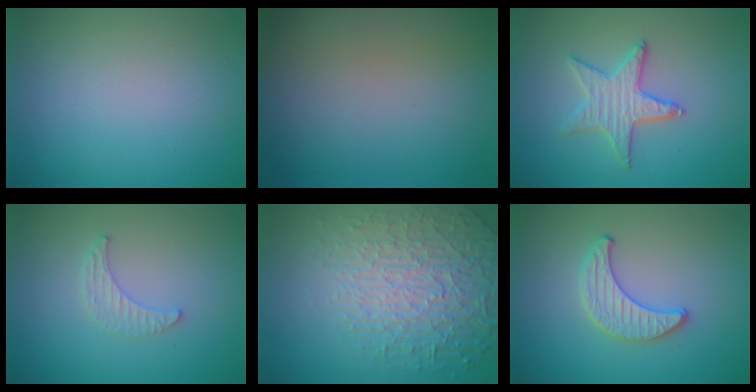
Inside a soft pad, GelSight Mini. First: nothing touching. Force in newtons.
{"total": 0.0}
{"total": 3.4, "press": 3.3, "slide": 0.7}
{"total": 1.6, "press": 1.5, "slide": 0.4}
{"total": 7.8, "press": 5.5, "slide": 5.6}
{"total": 2.0, "press": 2.0, "slide": 0.1}